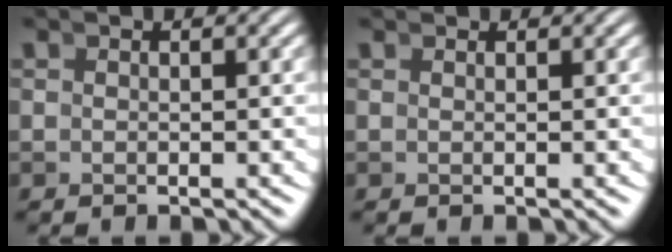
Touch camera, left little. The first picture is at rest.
{"total": 0.6, "force": [0.5, -0.3, -0.2], "torque": [0.007, -0.003, 0.012]}